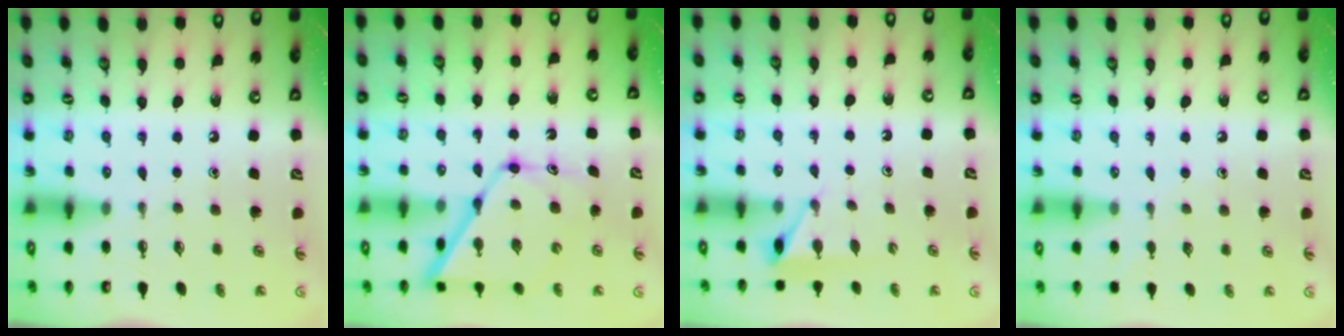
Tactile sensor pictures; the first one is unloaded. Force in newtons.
{"total": 13.3, "press": 13.2, "slide": 1.2}
{"total": 5.0, "press": 5.0, "slide": 0.5}
{"total": 3.6, "press": 3.6, "slide": 0.4}